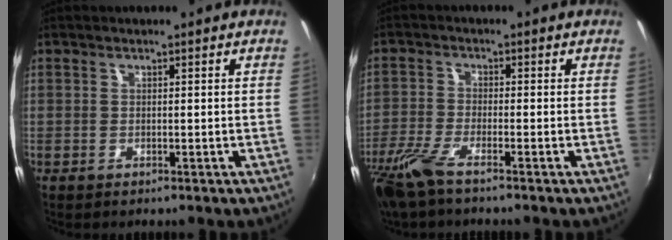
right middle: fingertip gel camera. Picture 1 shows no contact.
{"total": 7.4, "force": [-5.5, 1.0, 4.8], "torque": [-0.122, -0.024, -0.112]}